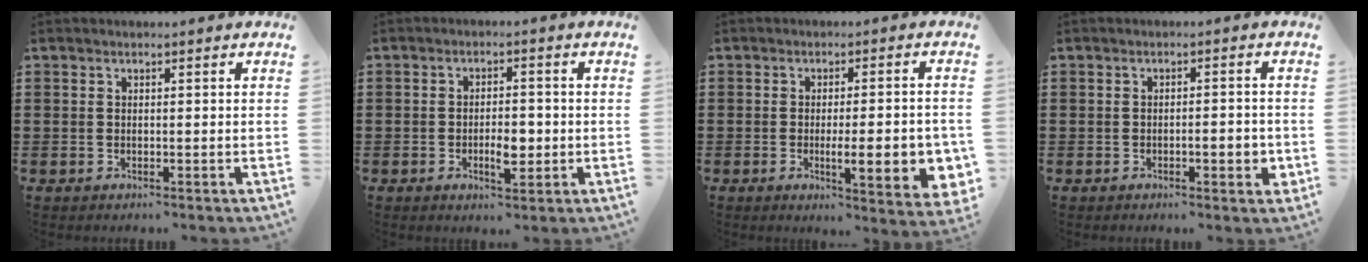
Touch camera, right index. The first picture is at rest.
{"total": 4.5, "force": [-1.1, 1.9, 3.9], "torque": [-0.069, 0.007, -0.019]}
{"total": 8.5, "force": [-1.5, 2.0, 8.1], "torque": [-0.106, -0.011, -0.023]}
{"total": 3.2, "force": [-1.0, 0.7, 2.9], "torque": [-0.048, 0.003, -0.018]}